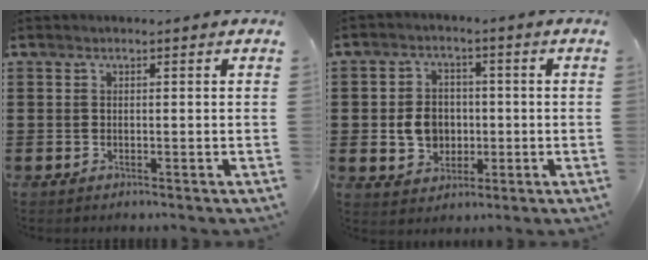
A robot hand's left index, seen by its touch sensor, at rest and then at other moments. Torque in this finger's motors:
{"motor_torque": [0.35, 0.03, 0.33, 0.08]}